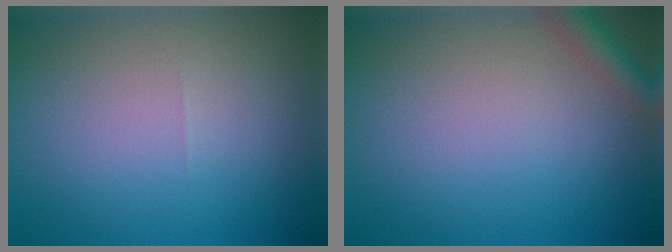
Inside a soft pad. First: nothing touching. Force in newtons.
{"total": 2.3, "press": 2.3, "slide": 0.1}